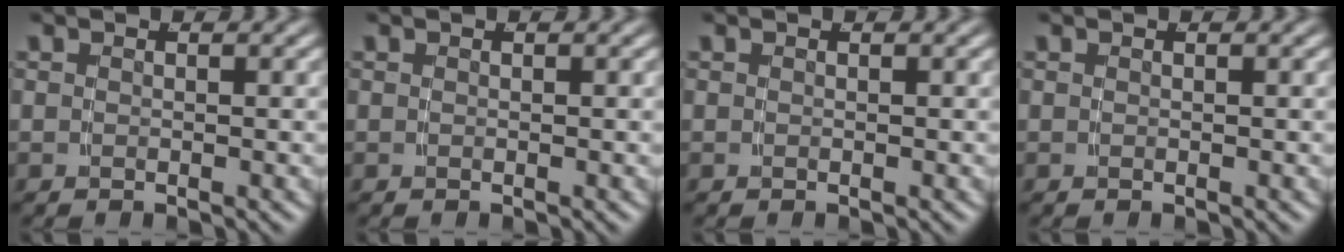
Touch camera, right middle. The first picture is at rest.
{"total": 0.0}
{"total": 0.0}
{"total": 0.0}